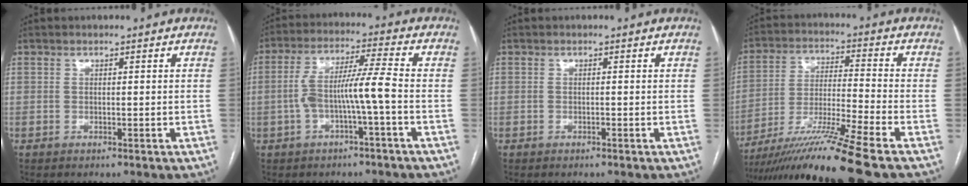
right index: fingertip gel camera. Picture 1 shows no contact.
{"total": 8.1, "force": [-1.8, 0.1, 7.9], "torque": [-0.152, 0.025, -0.032]}
{"total": 0.0}
{"total": 15.5, "force": [-12.1, -2.6, 9.3], "torque": [-0.181, -0.035, -0.215]}